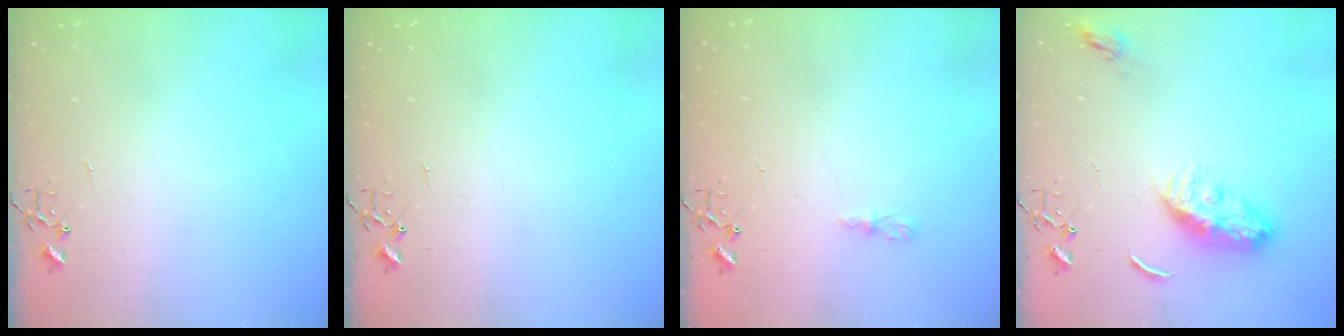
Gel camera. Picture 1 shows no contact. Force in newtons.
{"total": 0.0}
{"total": 3.5, "press": 3.5, "slide": 0.5}
{"total": 9.9, "press": 9.9, "slide": 0.1}